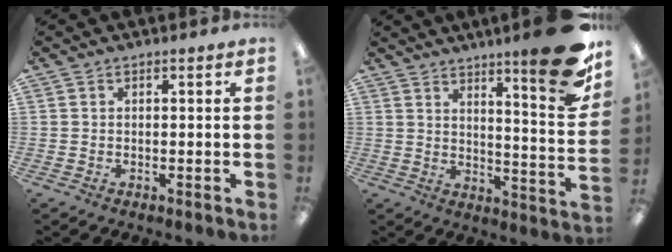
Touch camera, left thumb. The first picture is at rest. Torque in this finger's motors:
{"motor_torque": [2.42, 1.53, 1.57, -1.20, 0.19]}